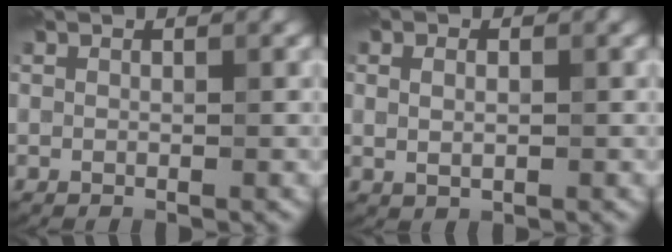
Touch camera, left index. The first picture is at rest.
{"total": 1.6, "force": [0.2, 0.9, 1.2], "torque": [-0.025, -0.001, 0.008]}